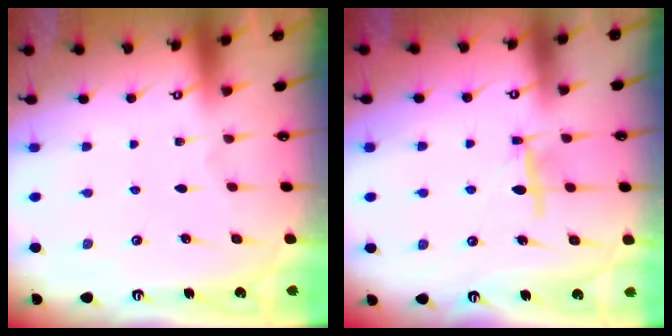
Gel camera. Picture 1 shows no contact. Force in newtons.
{"total": 6.1, "press": 6.1, "slide": 0.4}